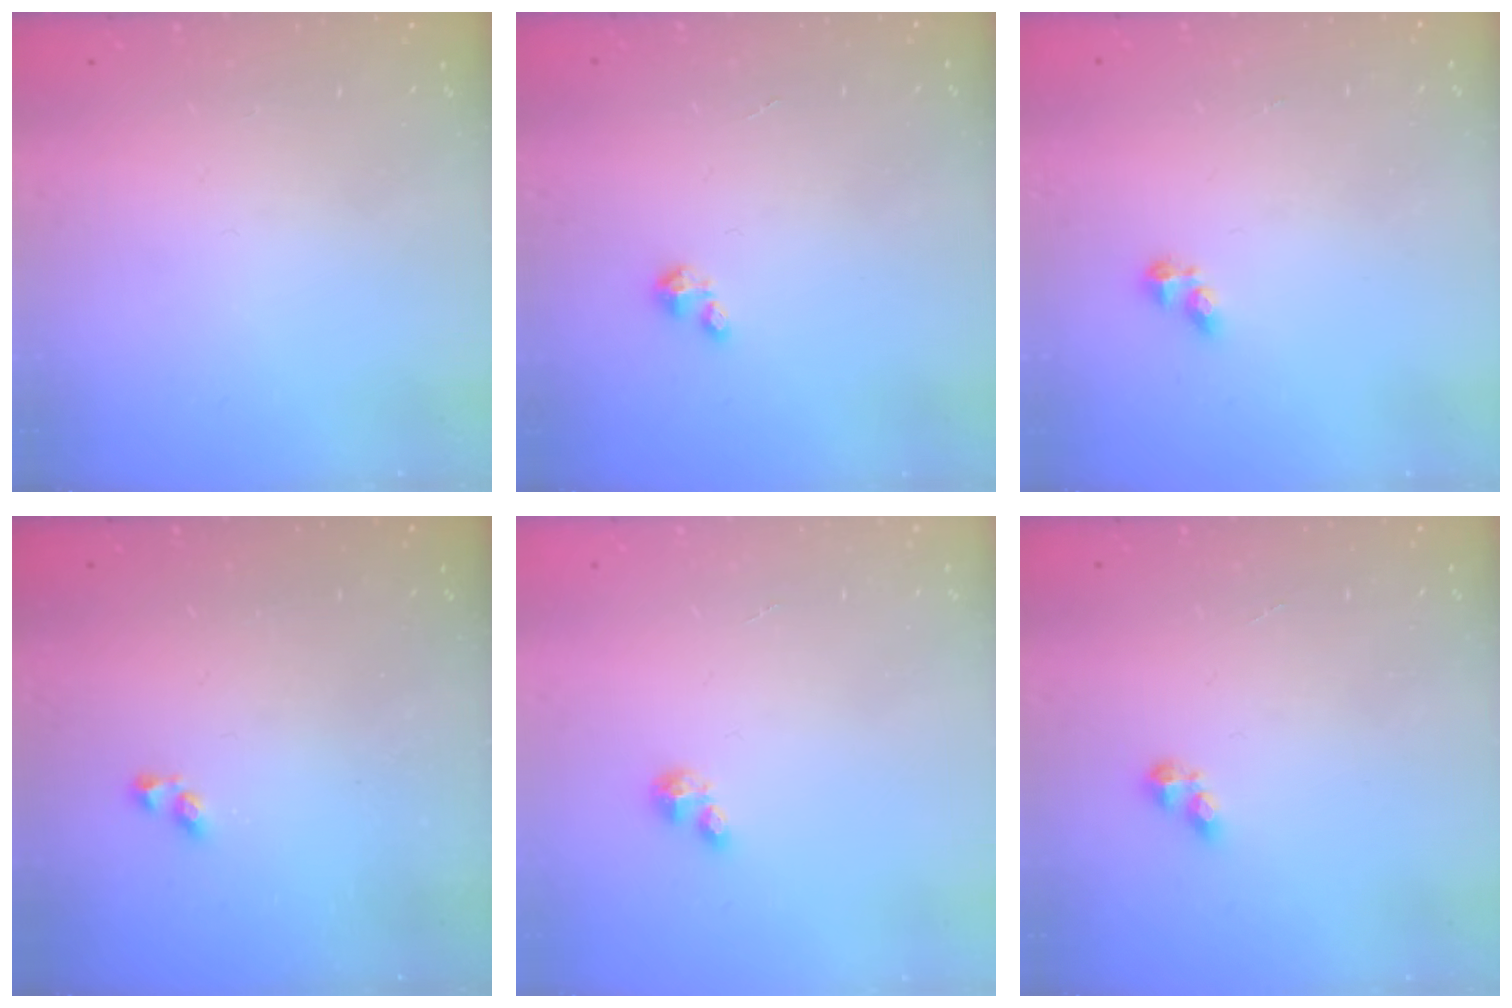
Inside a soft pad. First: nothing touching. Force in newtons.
{"total": 1.2, "press": 1.2, "slide": 0.2}
{"total": 3.2, "press": 3.2, "slide": 0.5}
{"total": 2.9, "press": 2.9, "slide": 0.6}
{"total": 2.1, "press": 2.1, "slide": 0.2}
{"total": 3.0, "press": 2.9, "slide": 0.5}